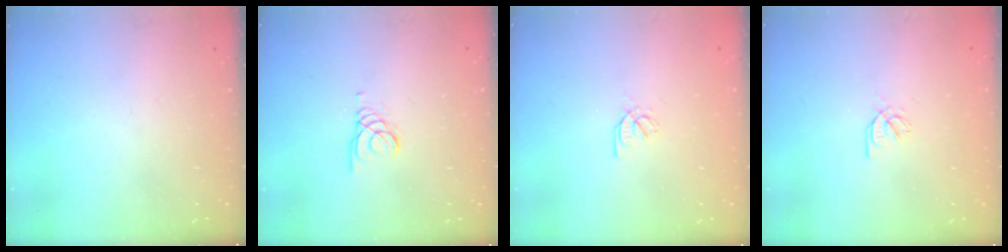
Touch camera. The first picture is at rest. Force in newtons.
{"total": 1.5, "press": 1.5, "slide": 0.1}
{"total": 2.2, "press": 2.2, "slide": 0.0}
{"total": 2.2, "press": 2.2, "slide": 0.0}